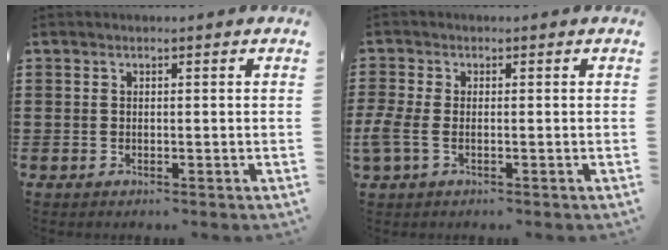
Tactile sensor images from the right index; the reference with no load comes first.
{"total": 2.9, "force": [-1.1, 1.4, 2.4], "torque": [-0.054, -0.004, -0.022]}